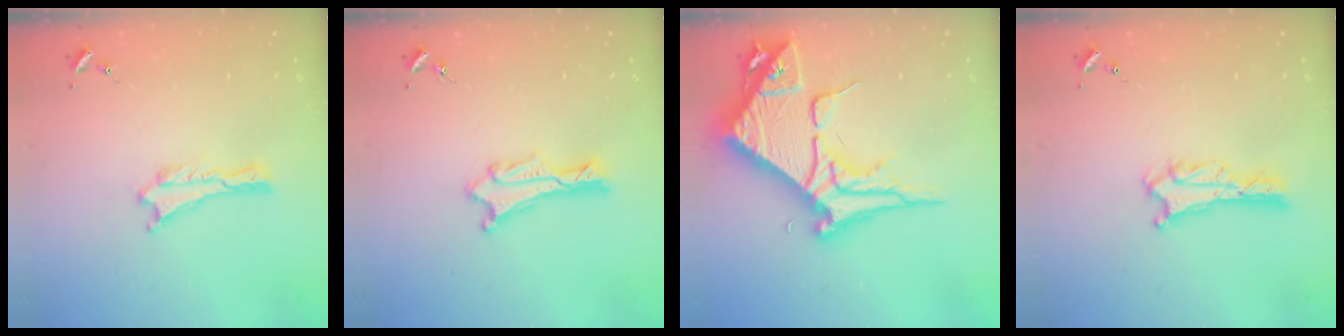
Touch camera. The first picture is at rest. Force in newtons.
{"total": 0.9, "press": 0.8, "slide": 0.1}
{"total": 12.6, "press": 12.5, "slide": 1.6}
{"total": 1.4, "press": 1.4, "slide": 0.1}